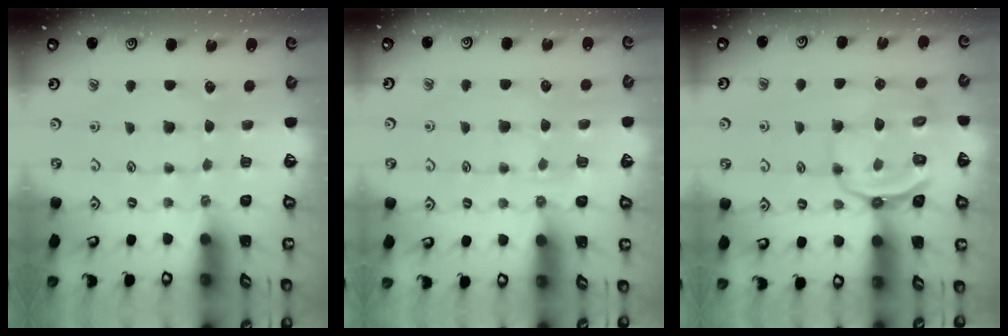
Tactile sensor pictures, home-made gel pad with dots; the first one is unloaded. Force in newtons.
{"total": 5.6, "press": 5.5, "slide": 0.9}
{"total": 10.5, "press": 10.2, "slide": 2.4}